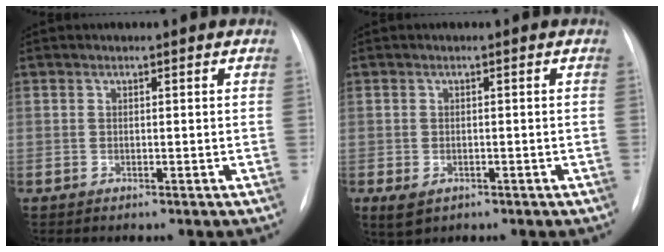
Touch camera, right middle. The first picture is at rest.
{"total": 3.0, "force": [-1.4, 2.0, 1.7], "torque": [-0.034, -0.007, -0.007]}